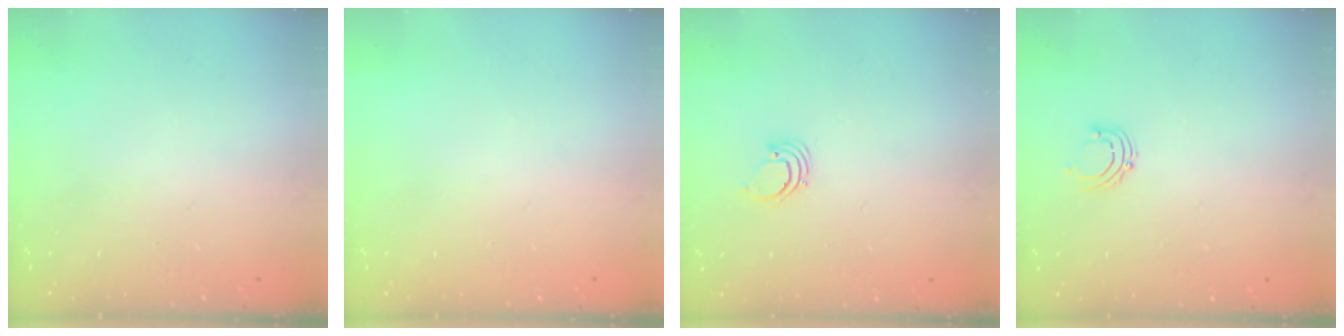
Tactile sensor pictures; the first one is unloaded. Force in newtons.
{"total": 0.0}
{"total": 1.9, "press": 1.9, "slide": 0.1}
{"total": 4.1, "press": 4.0, "slide": 0.4}